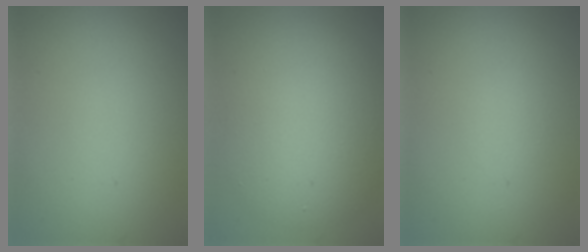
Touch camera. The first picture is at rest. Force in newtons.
{"total": 6.6, "press": 6.5, "slide": 0.7}
{"total": 0.5, "press": 0.5, "slide": 0.1}